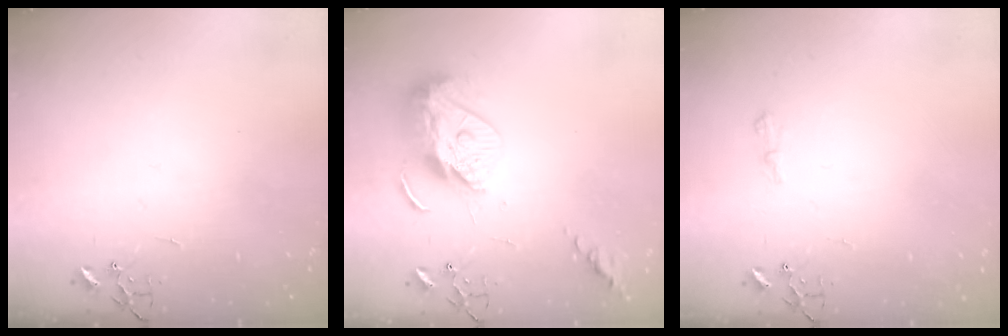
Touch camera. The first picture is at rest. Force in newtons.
{"total": 12.3, "press": 12.2, "slide": 1.1}
{"total": 6.1, "press": 6.1, "slide": 0.6}